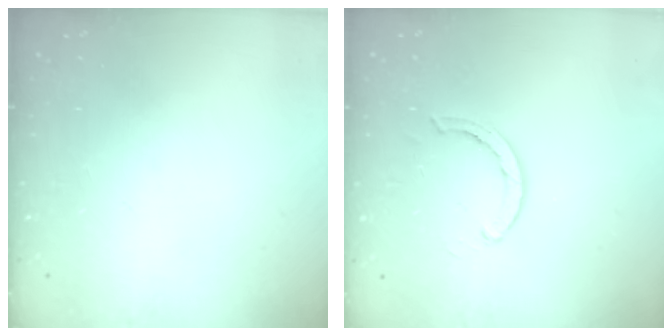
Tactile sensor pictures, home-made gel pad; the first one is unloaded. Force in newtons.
{"total": 2.9, "press": 2.8, "slide": 0.5}